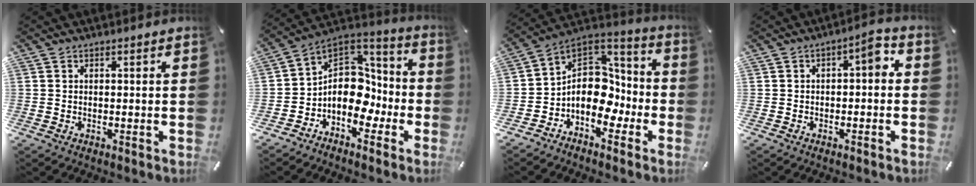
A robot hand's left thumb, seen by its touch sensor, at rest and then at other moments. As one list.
[{"total": 12.7, "force": [-2.5, 10.7, 6.5], "torque": [-0.098, -0.005, -0.040]}, {"total": 13.0, "force": [-2.9, 10.6, 6.9], "torque": [-0.110, -0.005, -0.046]}, {"total": 4.9, "force": [-0.6, 2.4, 4.2], "torque": [-0.064, 0.013, -0.019]}]